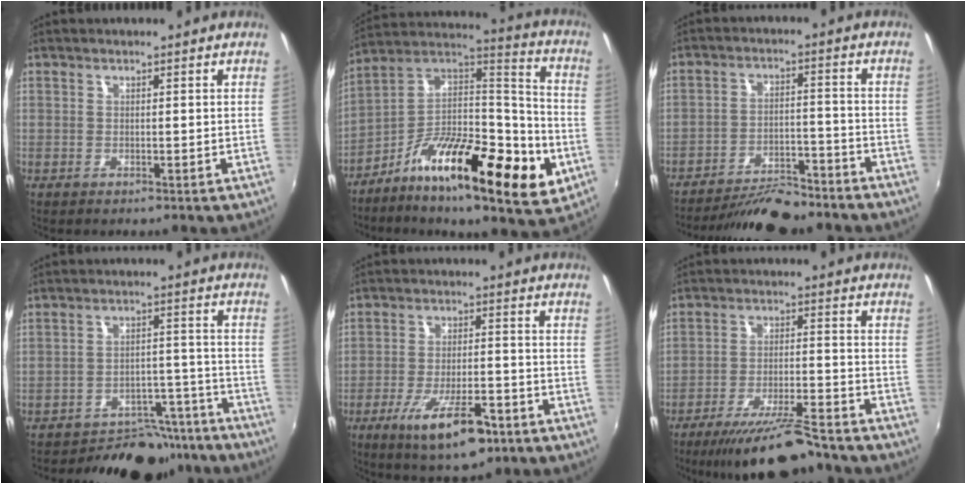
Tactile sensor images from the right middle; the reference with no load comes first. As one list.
[{"total": 23.5, "force": [-9.5, 7.8, 20.1], "torque": [-0.325, -0.018, -0.164]}, {"total": 13.0, "force": [-11.6, 3.2, 4.9], "torque": [-0.109, -0.002, -0.172]}, {"total": 14.4, "force": [-12.9, 5.8, 2.6], "torque": [-0.036, 0.037, -0.162]}, {"total": 11.3, "force": [-6.4, 3.5, 8.5], "torque": [-0.167, -0.021, -0.101]}, {"total": 13.2, "force": [-11.4, 1.6, 6.4], "torque": [-0.134, -0.014, -0.182]}]